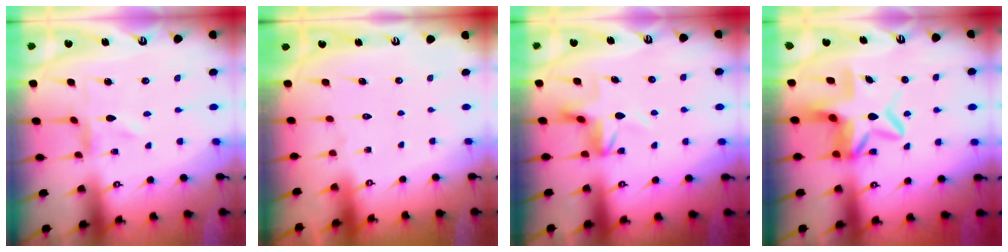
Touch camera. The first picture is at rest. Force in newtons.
{"total": 1.5, "press": 1.5, "slide": 0.1}
{"total": 5.6, "press": 5.2, "slide": 2.1}
{"total": 9.8, "press": 9.7, "slide": 1.9}